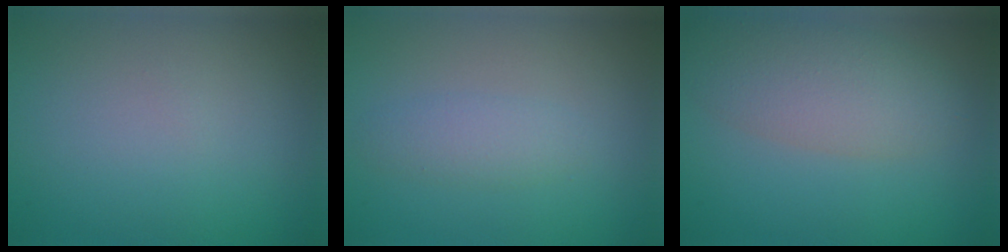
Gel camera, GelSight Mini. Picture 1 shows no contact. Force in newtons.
{"total": 1.8, "press": 1.8, "slide": 0.1}
{"total": 5.4, "press": 5.4, "slide": 0.3}